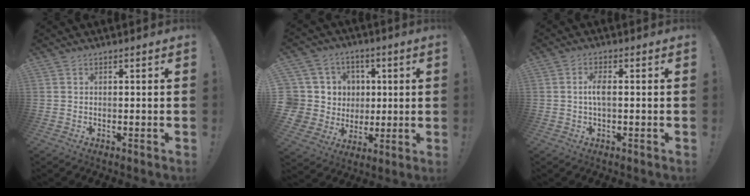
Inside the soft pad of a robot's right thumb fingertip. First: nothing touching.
{"total": 12.7, "force": [2.2, 11.6, 4.6], "torque": [-0.085, -0.005, 0.072]}
{"total": 3.6, "force": [-0.1, 1.2, 3.3], "torque": [-0.076, 0.007, -0.005]}